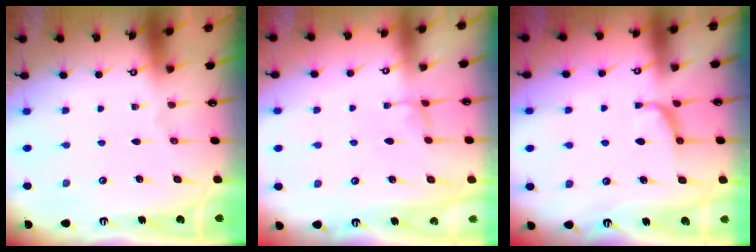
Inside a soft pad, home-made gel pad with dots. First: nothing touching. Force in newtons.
{"total": 2.4, "press": 2.4, "slide": 0.3}
{"total": 1.7, "press": 1.5, "slide": 0.9}